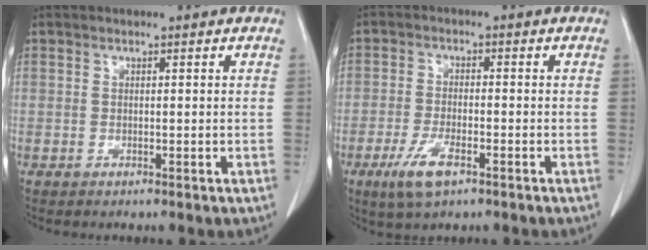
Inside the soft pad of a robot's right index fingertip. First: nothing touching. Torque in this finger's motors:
{"motor_torque": [-1.23, 0.15, -0.63, -0.14]}